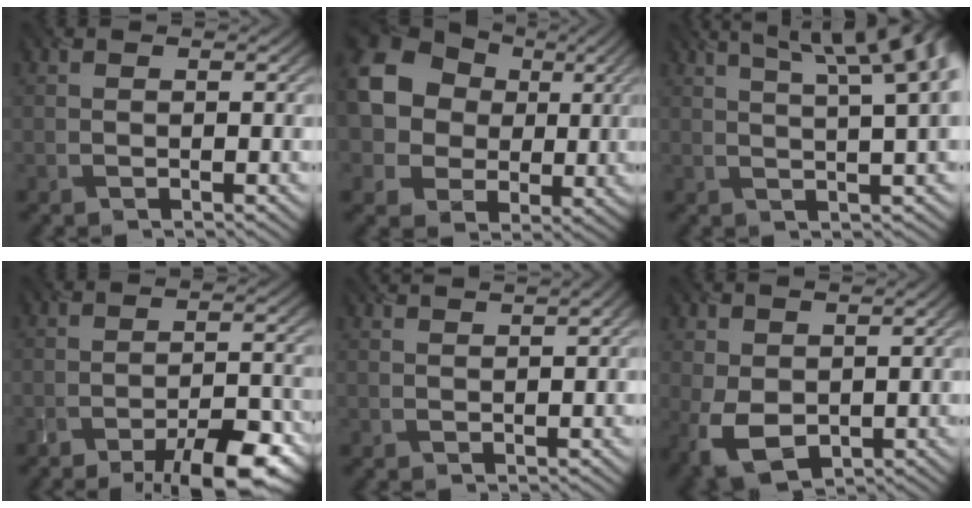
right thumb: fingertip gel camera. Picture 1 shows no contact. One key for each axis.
{"total": 16.1, "fx": 3.5, "fy": 14.0, "fz": 7.1, "tx": -0.222, "ty": 0.035, "tz": 0.054}
{"total": 12.5, "fx": 5.7, "fy": 3.8, "fz": 10.5, "tx": -0.118, "ty": 0.051, "tz": 0.061}
{"total": 9.4, "fx": -7.0, "fy": 2.3, "fz": 5.8, "tx": -0.089, "ty": 0.002, "tz": -0.105}
{"total": 2.7, "fx": 1.7, "fy": 0.4, "fz": 2.1, "tx": -0.031, "ty": 0.011, "tz": 0.019}
{"total": 5.6, "fx": -0.7, "fy": 3.7, "fz": 4.1, "tx": -0.110, "ty": -0.017, "tz": -0.009}